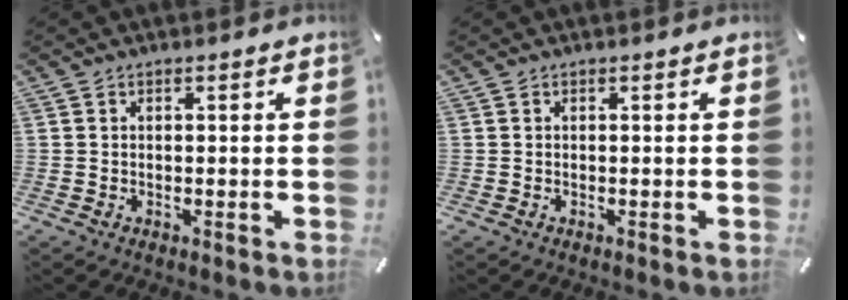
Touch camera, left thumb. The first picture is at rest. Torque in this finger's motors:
{"motor_torque": [0.00, 0.00, 0.00, 0.00, 0.00]}